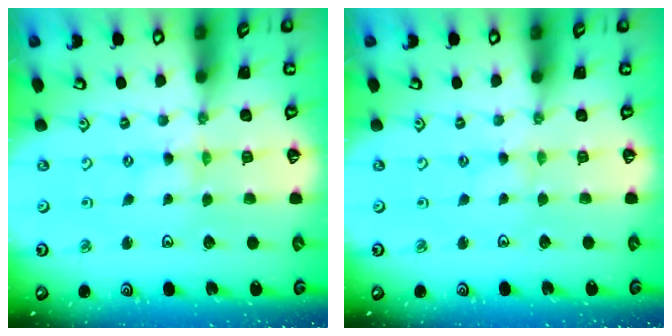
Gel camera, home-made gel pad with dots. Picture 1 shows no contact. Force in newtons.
{"total": 1.0, "press": 1.0, "slide": 0.3}